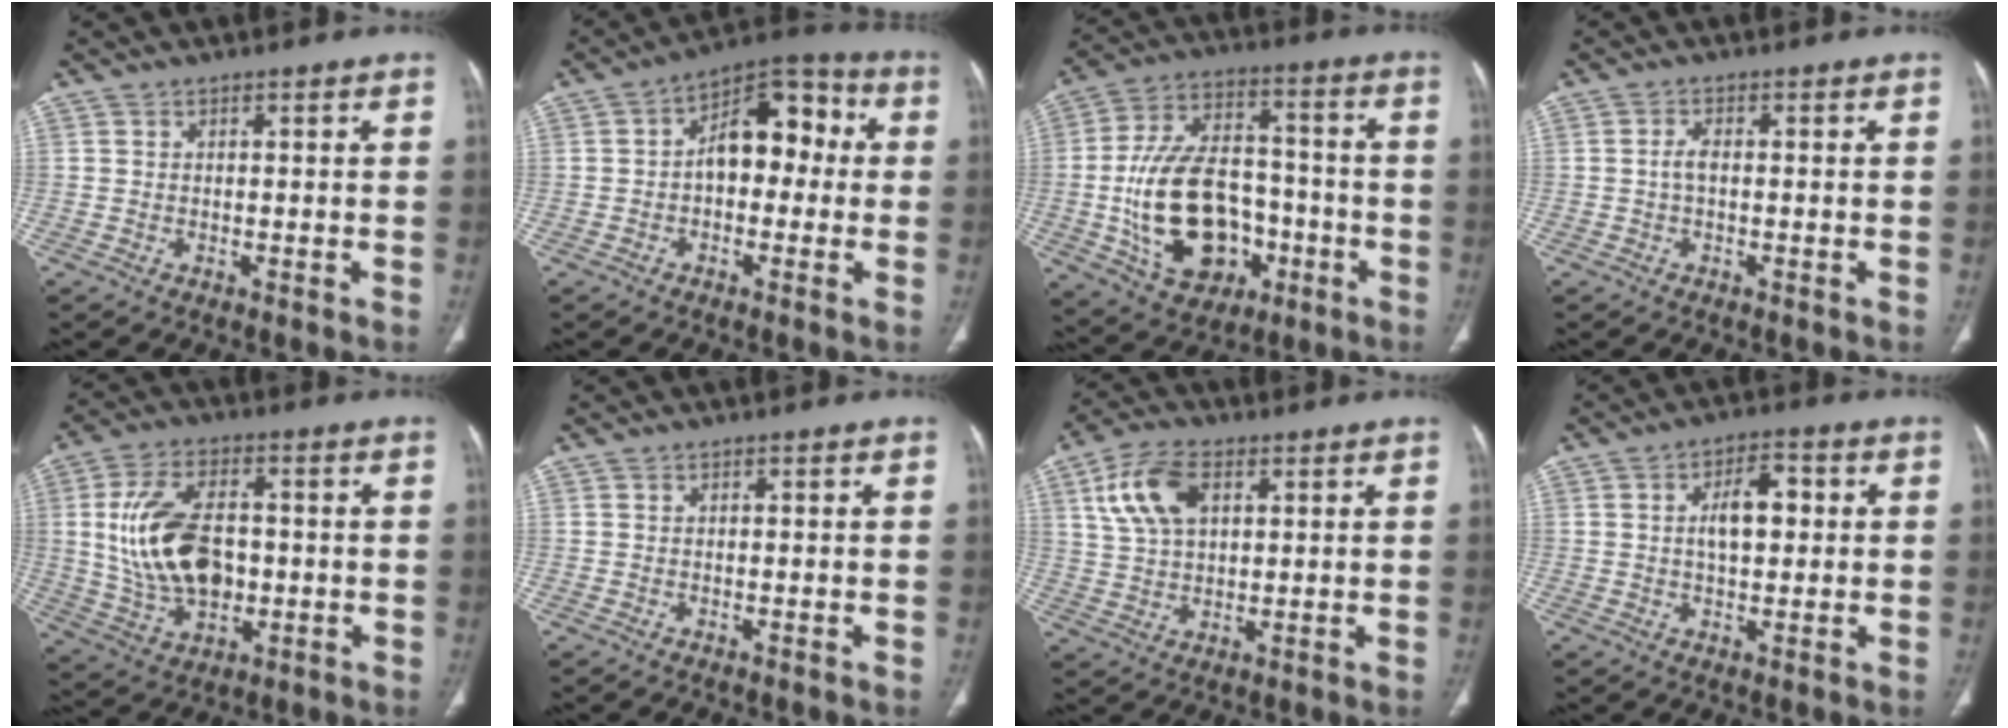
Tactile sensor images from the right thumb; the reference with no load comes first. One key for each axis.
{"total": 12.0, "fx": 0.3, "fy": 7.5, "fz": 9.4, "tx": -0.102, "ty": 0.041, "tz": -0.009}
{"total": 21.6, "fx": -5.0, "fy": 14.4, "fz": 15.2, "tx": -0.244, "ty": 0.036, "tz": -0.066}
{"total": 1.8, "fx": -0.2, "fy": 0.8, "fz": 1.6, "tx": -0.031, "ty": 0.002, "tz": -0.006}
{"total": 16.1, "fx": 0.1, "fy": 9.9, "fz": 12.7, "tx": -0.224, "ty": 0.007, "tz": 0.014}
{"total": 0.0}
{"total": 10.5, "fx": 3.9, "fy": 6.1, "fz": 7.6, "tx": -0.145, "ty": 0.003, "tz": 0.077}
{"total": 7.5, "fx": 1.0, "fy": 4.0, "fz": 6.3, "tx": -0.088, "ty": 0.014, "tz": 0.013}